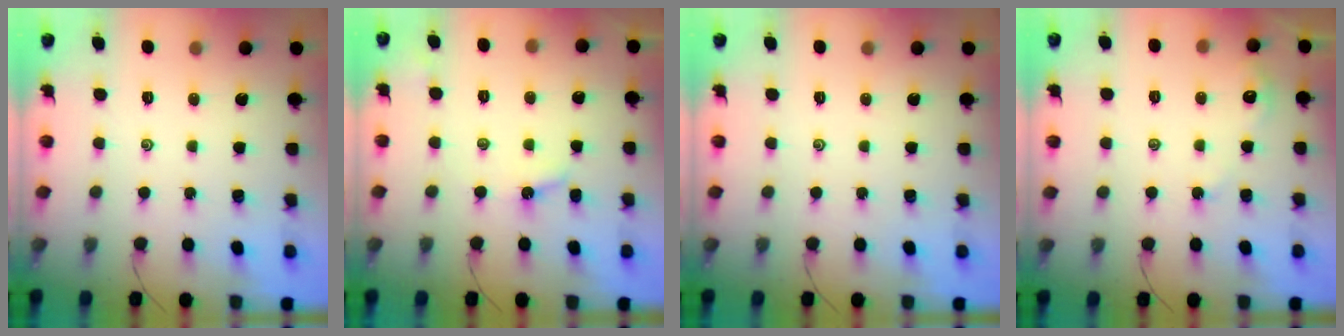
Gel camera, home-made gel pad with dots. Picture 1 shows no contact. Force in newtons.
{"total": 3.3, "press": 3.3, "slide": 0.4}
{"total": 0.0}
{"total": 2.7, "press": 2.7, "slide": 0.3}